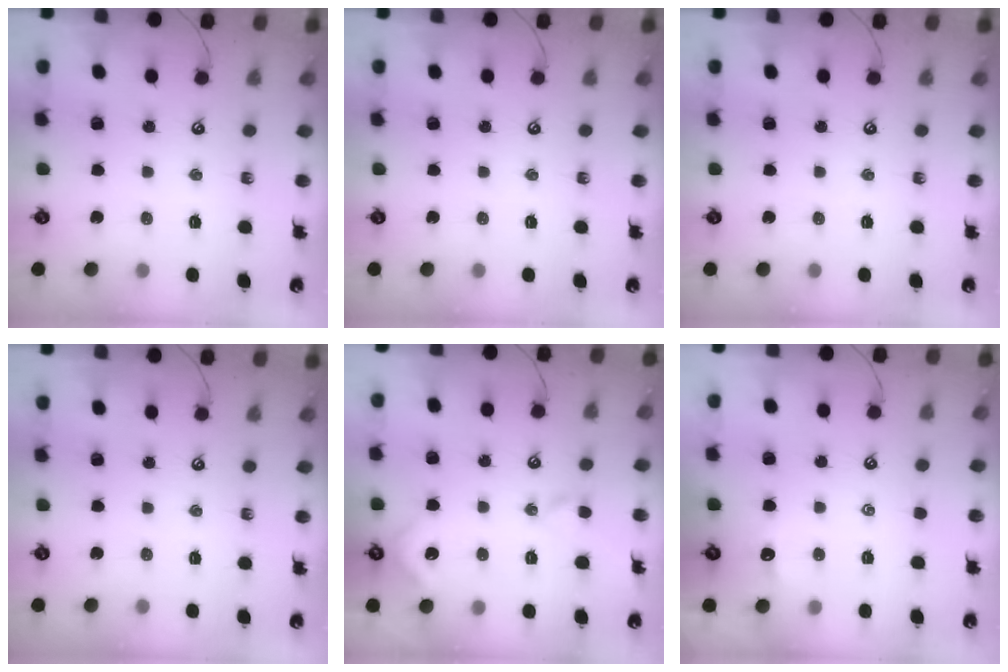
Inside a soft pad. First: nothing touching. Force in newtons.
{"total": 0.0}
{"total": 0.0}
{"total": 0.0}
{"total": 4.8, "press": 4.7, "slide": 1.1}
{"total": 0.7, "press": 0.4, "slide": 0.6}